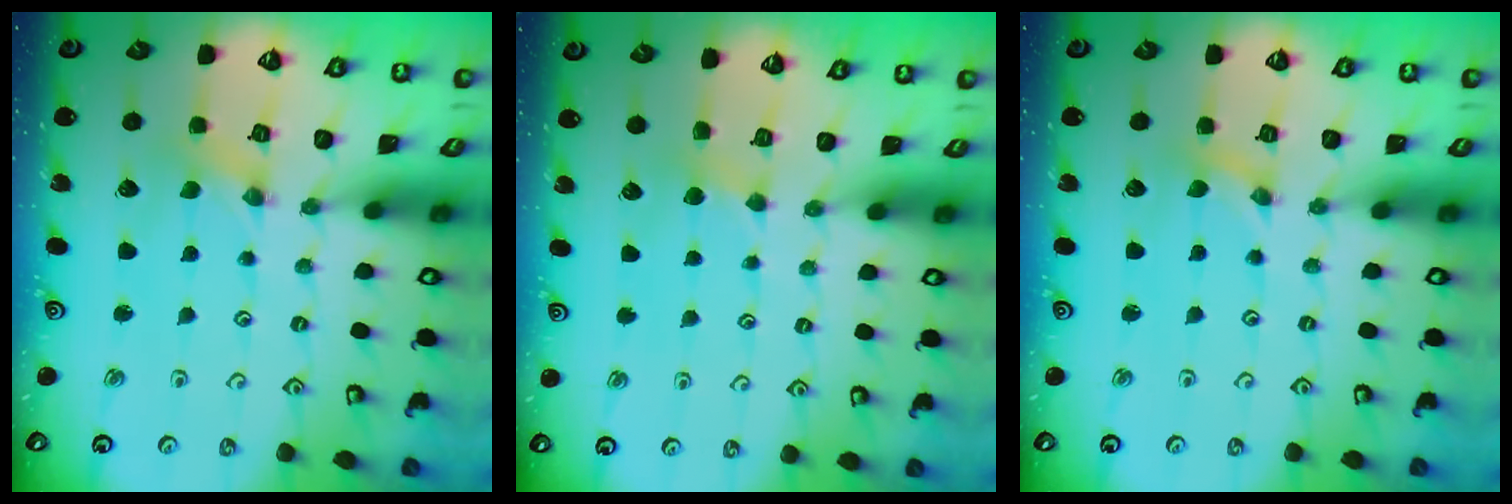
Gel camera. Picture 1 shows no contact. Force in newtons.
{"total": 3.0, "press": 3.0, "slide": 0.2}
{"total": 0.0}